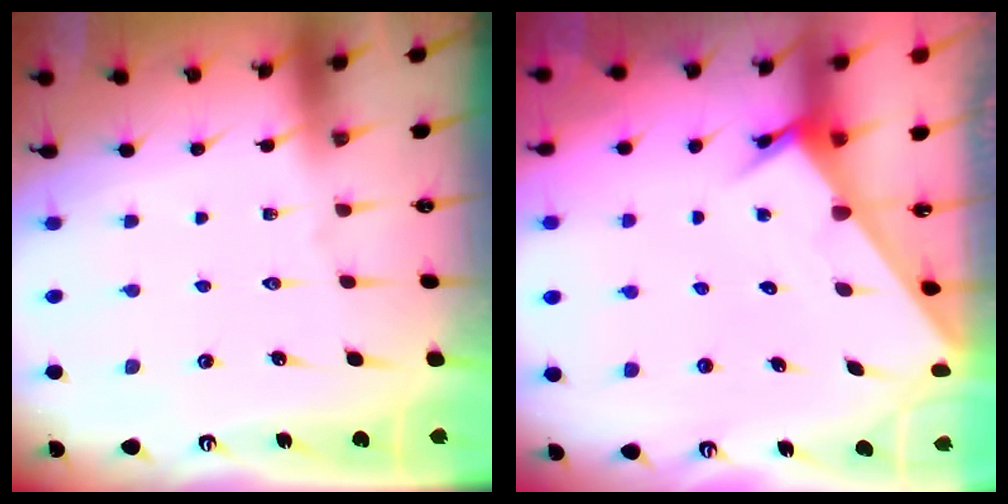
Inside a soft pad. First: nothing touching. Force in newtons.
{"total": 3.3, "press": 3.3, "slide": 0.0}